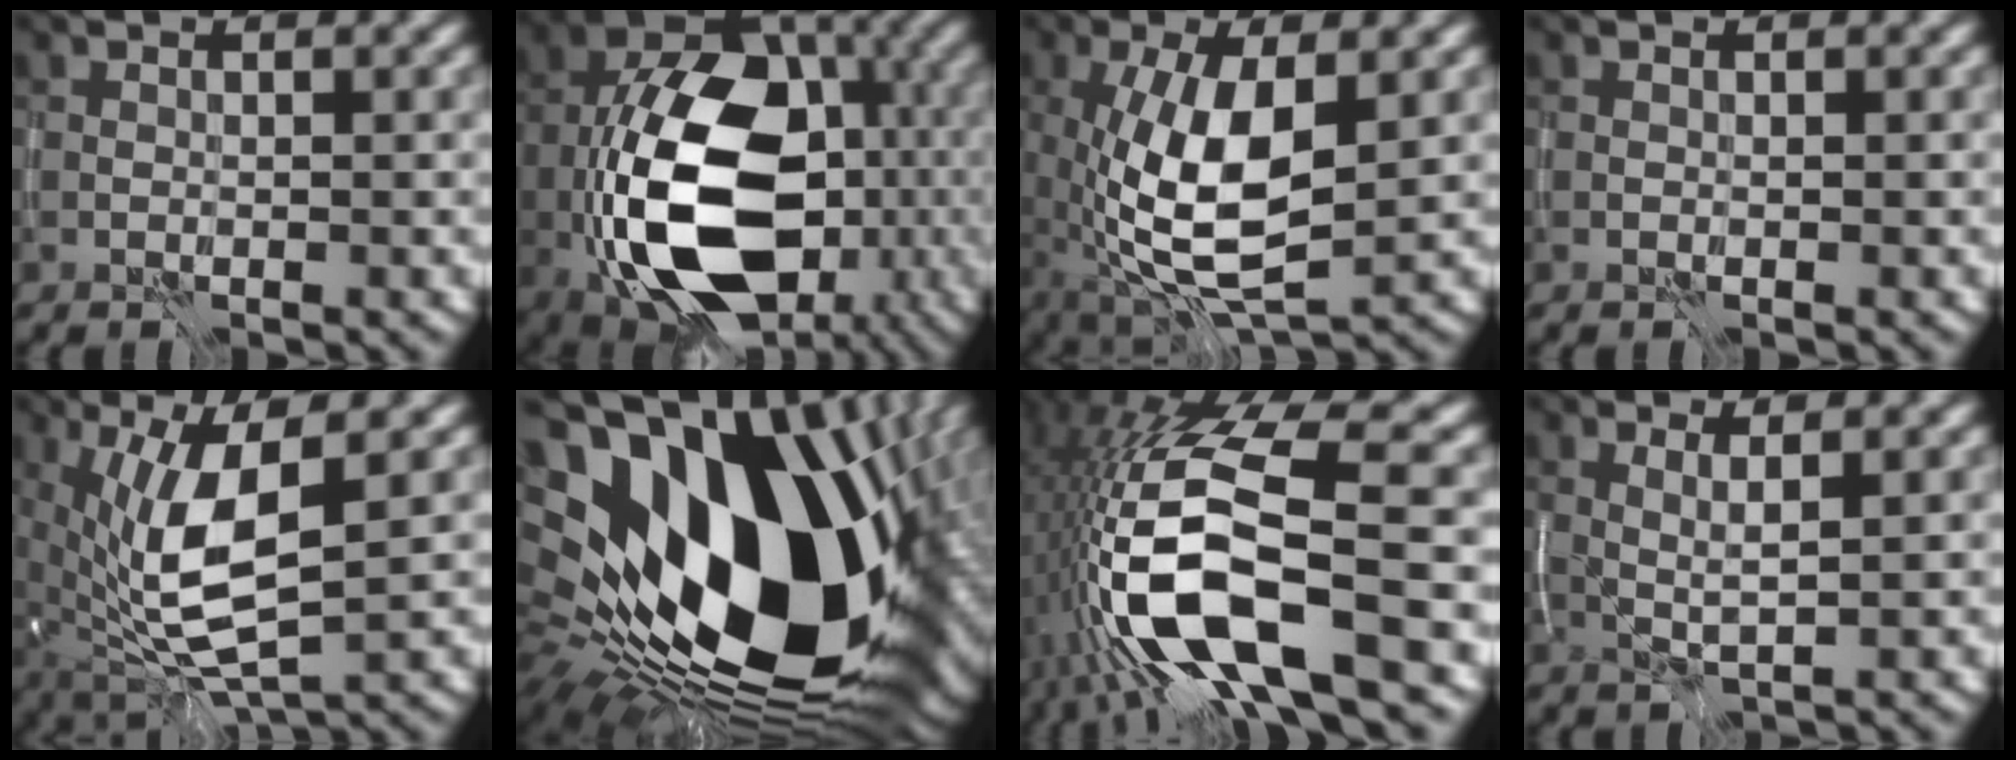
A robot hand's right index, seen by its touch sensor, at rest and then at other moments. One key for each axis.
{"total": 16.0, "fx": -4.9, "fy": 9.7, "fz": 11.6, "tx": -0.190, "ty": -0.009, "tz": -0.086}
{"total": 9.0, "fx": -0.3, "fy": 3.7, "fz": 8.2, "tx": -0.173, "ty": -0.010, "tz": -0.006}
{"total": 0.0}
{"total": 8.8, "fx": 1.0, "fy": 3.0, "fz": 8.2, "tx": -0.174, "ty": -0.011, "tz": 0.021}
{"total": 22.1, "fx": 1.5, "fy": 12.6, "fz": 18.1, "tx": -0.299, "ty": -0.033, "tz": 0.034}
{"total": 14.5, "fx": -4.7, "fy": 4.4, "fz": 13.0, "tx": -0.261, "ty": -0.007, "tz": -0.083}
{"total": 2.2, "fx": 0.7, "fy": 0.4, "fz": 2.1, "tx": -0.038, "ty": -0.006, "tz": 0.013}